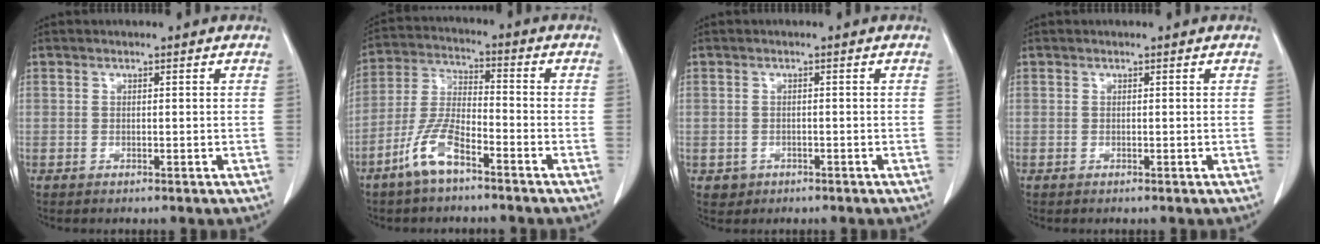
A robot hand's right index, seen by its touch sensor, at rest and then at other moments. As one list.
[{"total": 8.4, "force": [-5.3, 2.2, 6.1], "torque": [-0.139, -0.003, -0.108]}, {"total": 1.9, "force": [-0.8, 1.7, 0.1], "torque": [0.000, 0.007, -0.008]}, {"total": 0.0}]